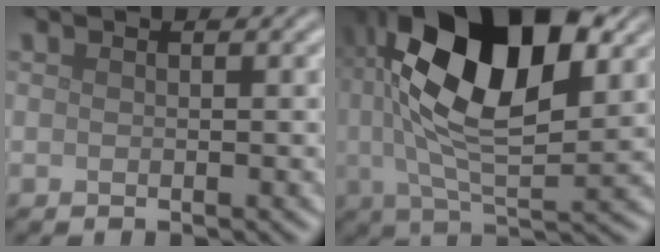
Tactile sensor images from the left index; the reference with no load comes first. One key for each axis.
{"total": 14.0, "fx": 4.2, "fy": 6.2, "fz": 11.9, "tx": -0.200, "ty": 0.013, "tz": 0.064}